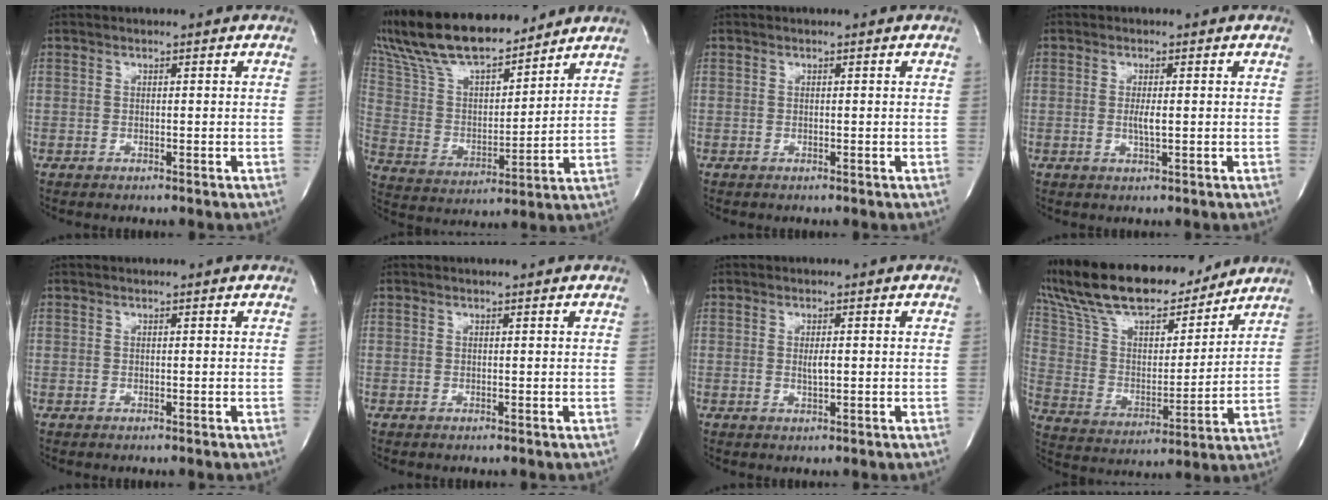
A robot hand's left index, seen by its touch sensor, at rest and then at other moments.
{"total": 18.8, "force": [16.5, 4.3, 8.0], "torque": [-0.159, 0.019, 0.302]}
{"total": 0.0}
{"total": 1.8, "force": [-0.2, 0.1, 1.8], "torque": [-0.041, -0.007, -0.004]}
{"total": 0.8, "force": [0.8, 0.0, 0.1], "torque": [-0.006, 0.004, 0.009]}
{"total": 0.8, "force": [0.7, 0.0, 0.2], "torque": [-0.006, -0.002, 0.010]}
{"total": 1.3, "force": [0.0, 0.2, 1.3], "torque": [-0.028, -0.006, 0.000]}
{"total": 23.5, "force": [19.9, 6.4, 10.7], "torque": [-0.213, 0.017, 0.334]}